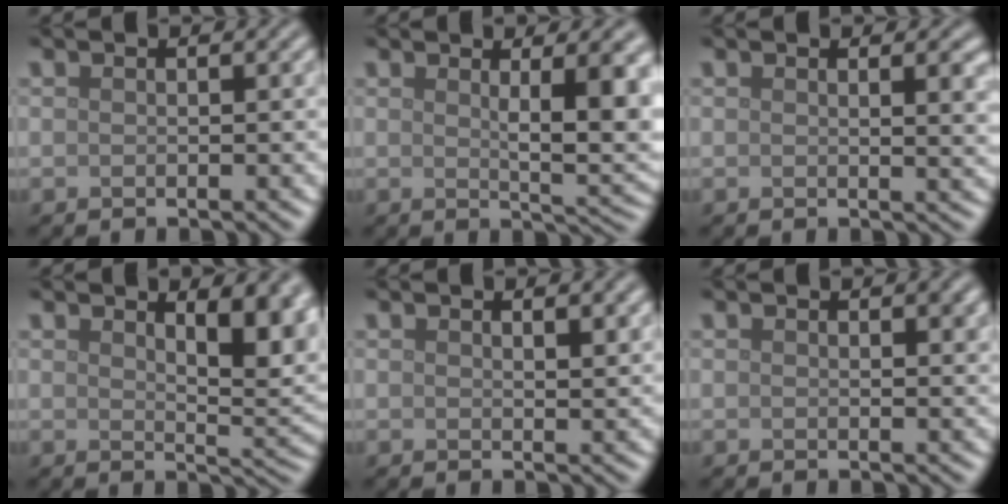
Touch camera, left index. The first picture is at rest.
{"total": 6.6, "force": [1.4, 1.9, 6.2], "torque": [-0.079, -0.007, 0.028]}
{"total": 2.8, "force": [1.1, 1.1, 2.4], "torque": [-0.017, 0.001, 0.014]}
{"total": 5.6, "force": [2.6, 2.1, 4.5], "torque": [-0.056, -0.007, 0.043]}
{"total": 1.3, "force": [0.8, 0.3, 0.9], "torque": [-0.014, -0.001, 0.014]}
{"total": 1.1, "force": [0.6, 0.4, 0.9], "torque": [-0.006, -0.004, 0.010]}